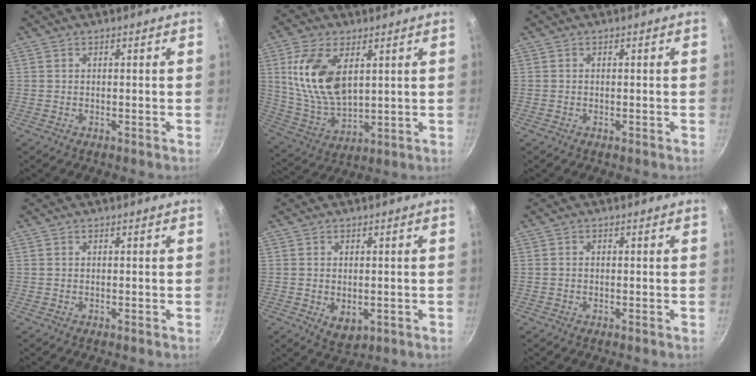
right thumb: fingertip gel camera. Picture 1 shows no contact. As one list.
[{"total": 15.0, "force": [4.4, 8.3, 11.7], "torque": [-0.215, -0.022, 0.096]}, {"total": 0.0}, {"total": 0.0}, {"total": 4.7, "force": [-0.6, 3.1, 3.5], "torque": [-0.053, -0.014, -0.003]}, {"total": 0.5, "force": [-0.1, 0.4, 0.3], "torque": [-0.005, 0.003, -0.002]}]